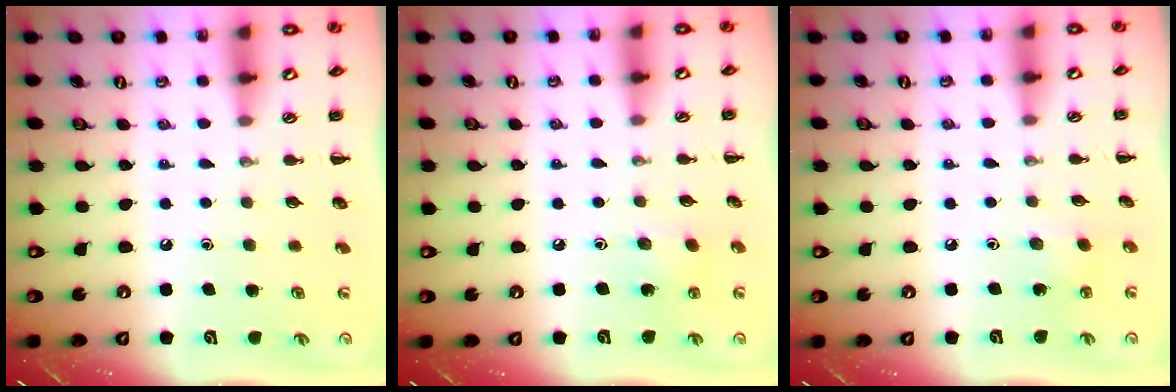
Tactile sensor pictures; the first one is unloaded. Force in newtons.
{"total": 2.8, "press": 2.7, "slide": 0.8}
{"total": 2.8, "press": 2.6, "slide": 0.9}